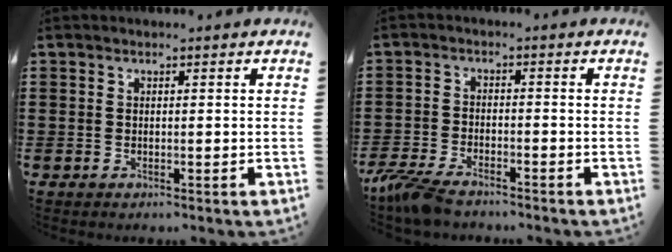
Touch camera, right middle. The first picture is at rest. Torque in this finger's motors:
{"motor_torque": [0.53, 0.07, 0.47, 0.04]}